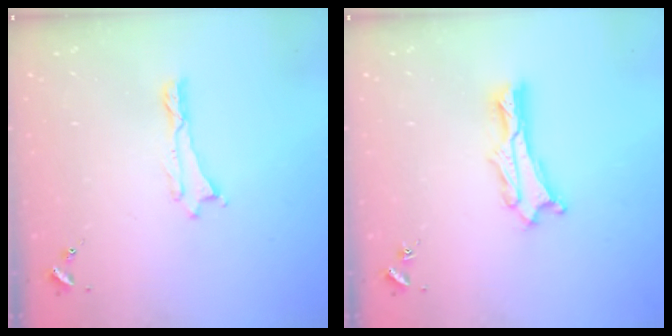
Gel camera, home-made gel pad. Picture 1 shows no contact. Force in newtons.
{"total": 1.5, "press": 1.4, "slide": 0.2}